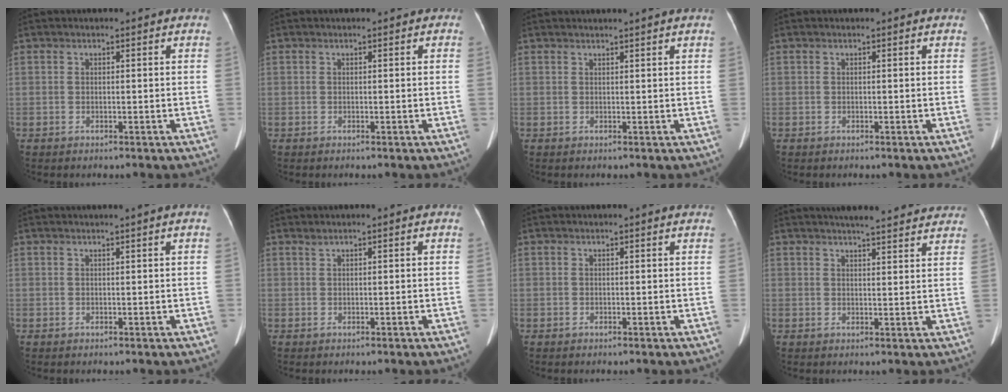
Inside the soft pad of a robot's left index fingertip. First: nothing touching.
{"total": 0.0}
{"total": 2.4, "force": [2.1, -0.8, 1.0], "torque": [-0.016, 0.011, 0.035]}
{"total": 0.0}
{"total": 1.6, "force": [1.2, -0.5, 1.0], "torque": [-0.017, 0.005, 0.026]}
{"total": 0.5, "force": [0.5, -0.1, 0.2], "torque": [-0.010, 0.006, 0.016]}
{"total": 1.8, "force": [1.7, -0.1, 0.6], "torque": [-0.014, 0.011, 0.017]}
{"total": 15.1, "force": [13.6, 2.2, 6.1], "torque": [-0.070, 0.023, 0.161]}